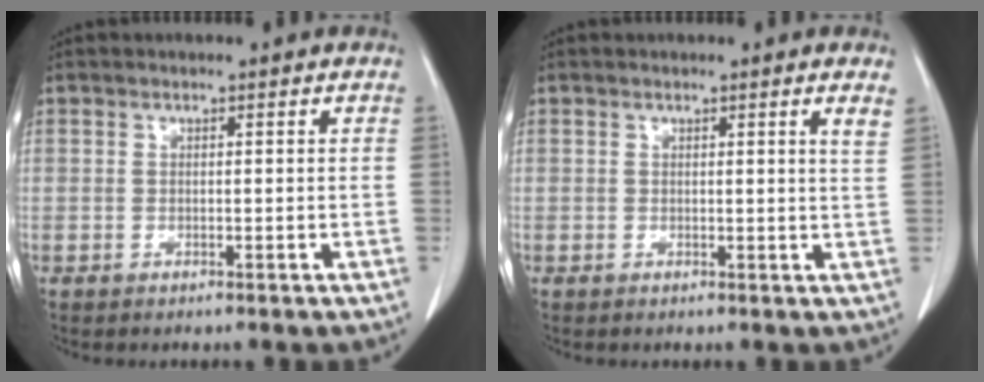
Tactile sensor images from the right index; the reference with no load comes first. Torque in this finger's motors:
{"motor_torque": [-0.14, 0.16, 0.00, 0.00]}